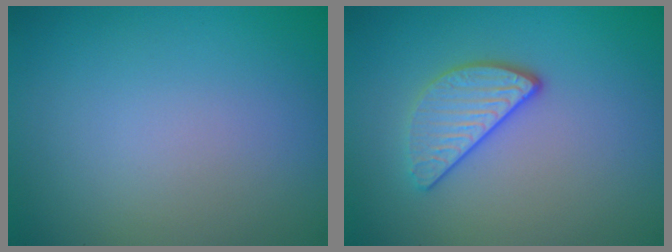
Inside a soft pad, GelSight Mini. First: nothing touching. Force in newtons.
{"total": 3.0, "press": 2.6, "slide": 1.3}